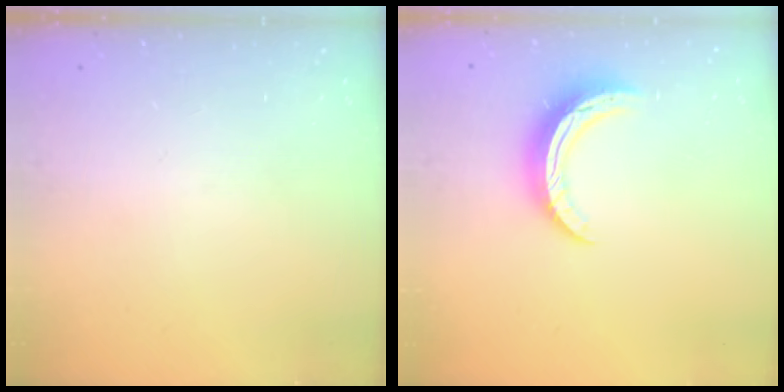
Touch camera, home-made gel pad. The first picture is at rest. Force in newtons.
{"total": 9.9, "press": 9.9, "slide": 0.5}